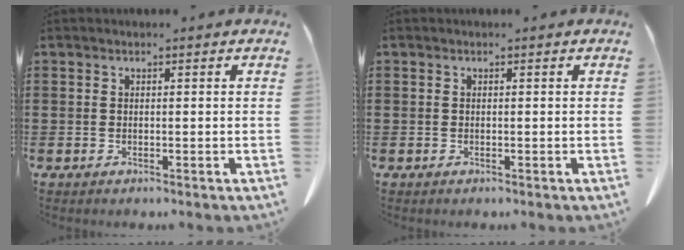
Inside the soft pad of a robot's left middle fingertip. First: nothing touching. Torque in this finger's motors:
{"motor_torque": [-0.36, -0.36, 0.00, 0.00]}